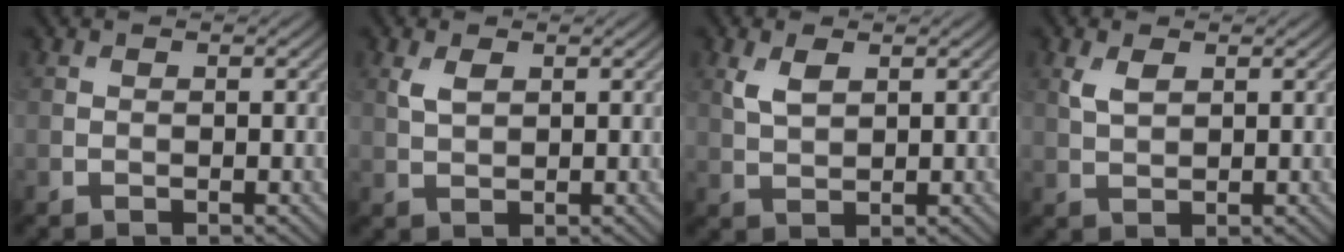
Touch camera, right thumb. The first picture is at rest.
{"total": 2.2, "force": [1.0, 1.1, 1.6], "torque": [-0.041, 0.000, 0.022]}
{"total": 3.1, "force": [1.4, 1.5, 2.3], "torque": [-0.056, 0.000, 0.032]}
{"total": 2.5, "force": [1.1, 1.2, 1.8], "torque": [-0.047, 0.000, 0.026]}